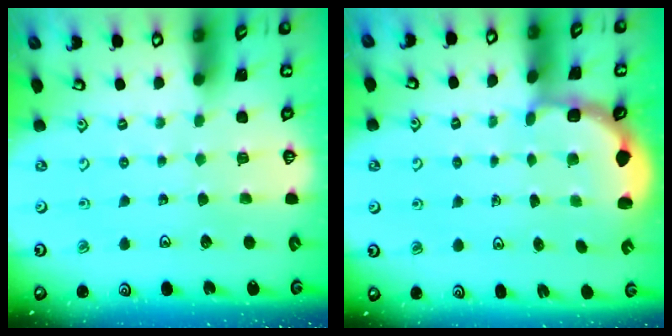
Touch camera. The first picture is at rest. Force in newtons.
{"total": 2.7, "press": 2.3, "slide": 1.4}